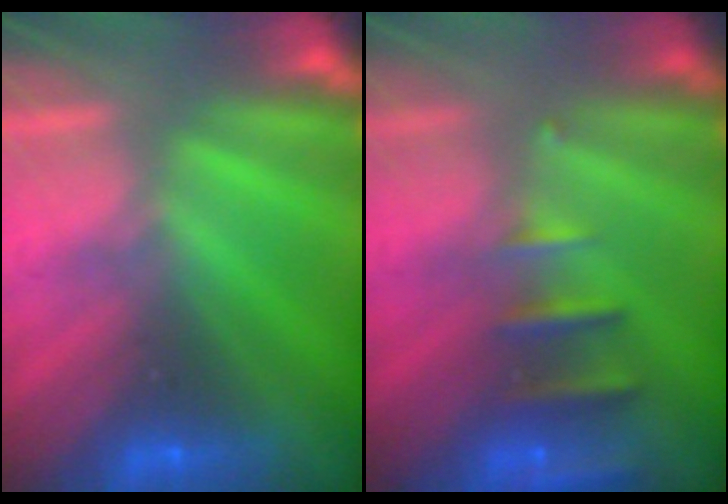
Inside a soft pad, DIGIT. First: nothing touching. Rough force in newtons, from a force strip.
{"total": 2.4}